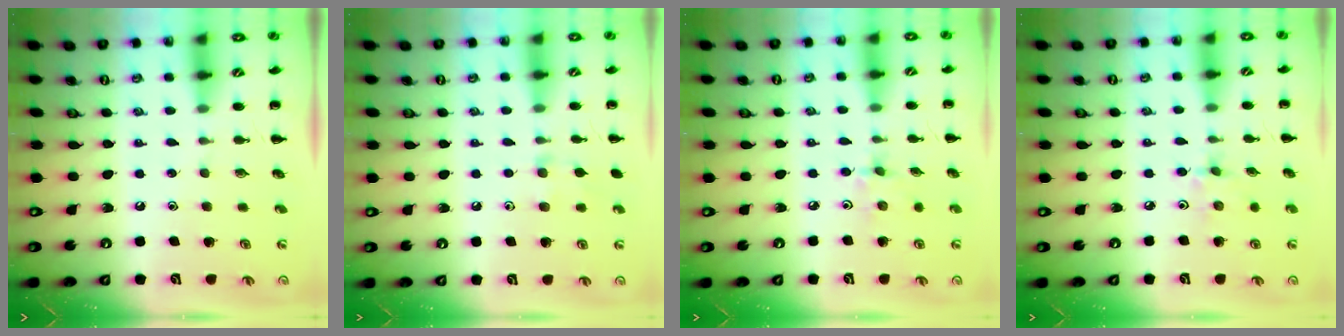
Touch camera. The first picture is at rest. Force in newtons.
{"total": 6.5, "press": 6.2, "slide": 2.0}
{"total": 3.0, "press": 2.8, "slide": 0.9}
{"total": 3.0, "press": 2.8, "slide": 0.9}